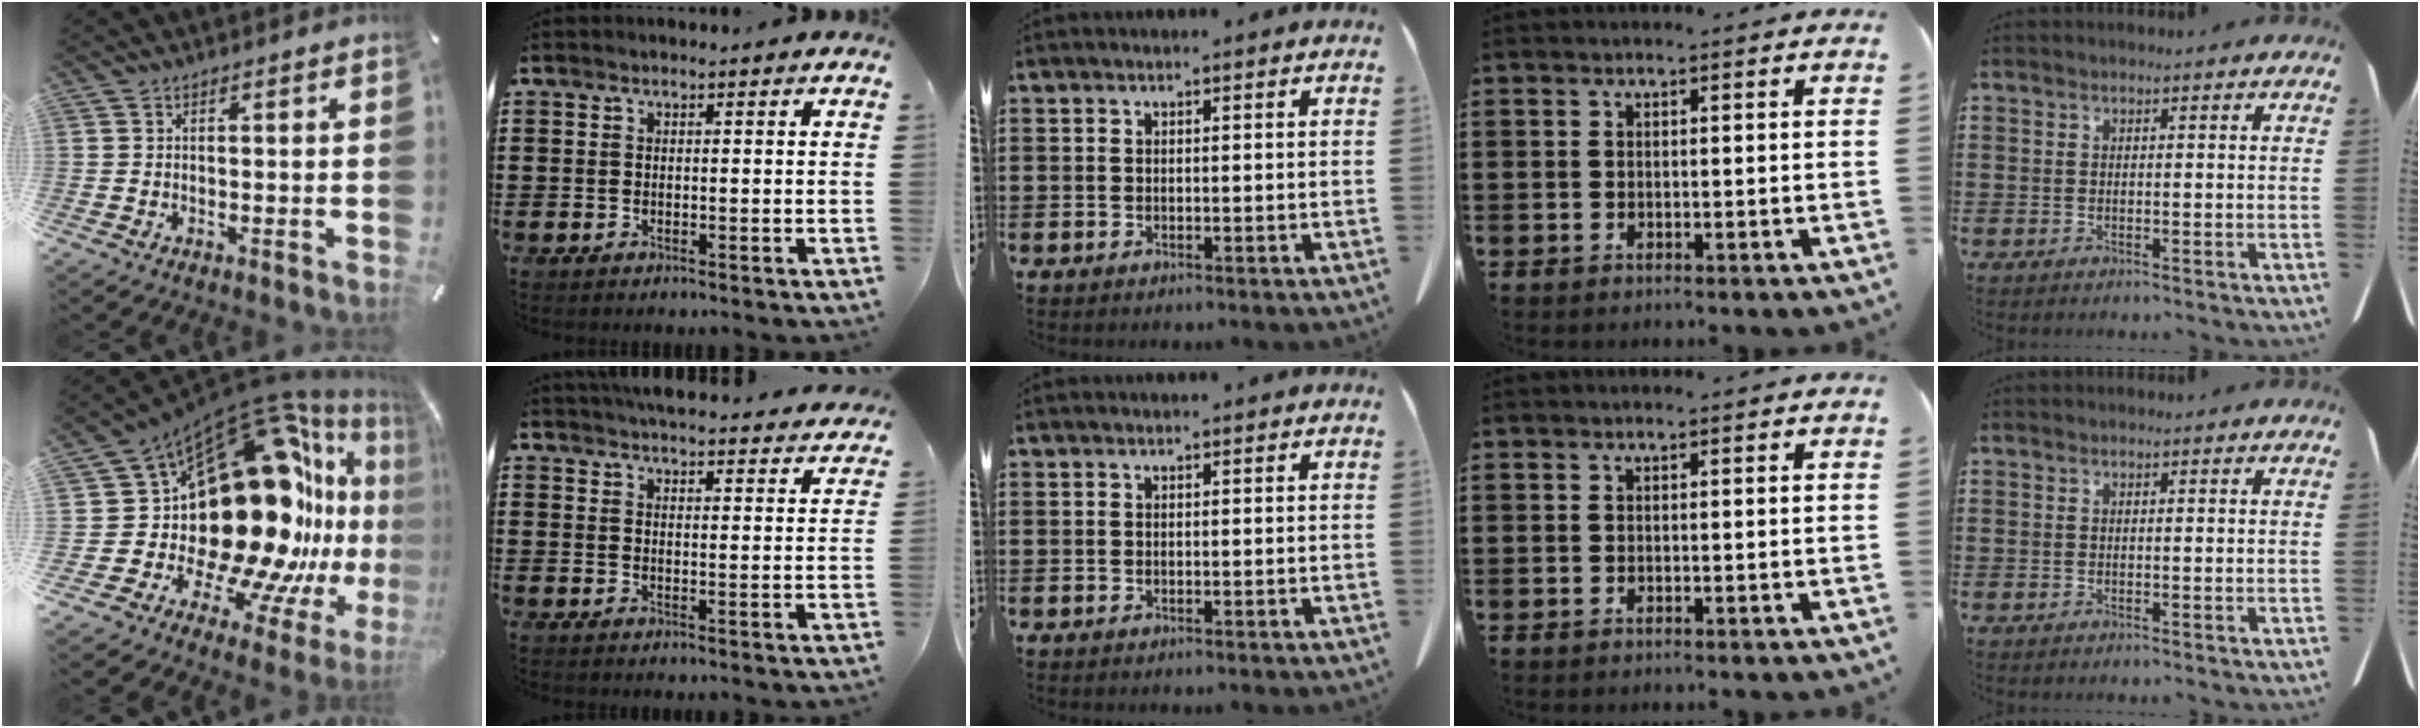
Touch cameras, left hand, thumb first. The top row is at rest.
{"thumb": {"total": 32.9, "force": [4.1, 19.2, 26.5], "torque": [-0.341, -0.150, 0.143]}, "index": {"total": 4.6, "force": [4.6, 0.0, 0.6], "torque": [-0.020, -0.032, 0.079]}}